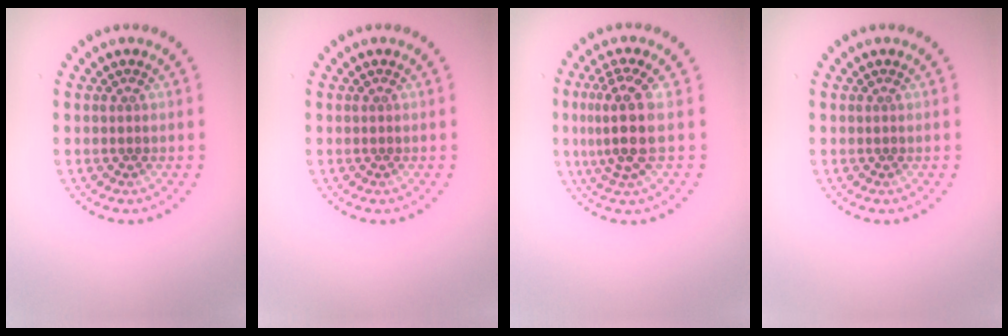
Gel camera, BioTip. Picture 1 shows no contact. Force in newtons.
{"total": 0.0}
{"total": 4.1, "press": 3.2, "slide": 2.5}
{"total": 0.0}